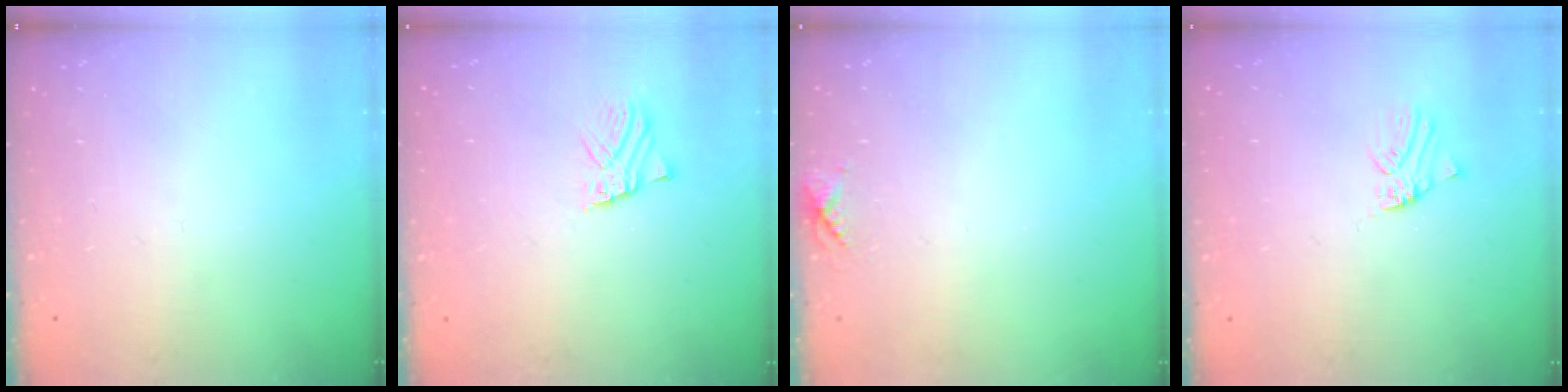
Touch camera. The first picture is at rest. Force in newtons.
{"total": 1.5, "press": 1.5, "slide": 0.0}
{"total": 5.3, "press": 5.3, "slide": 0.6}
{"total": 0.0}